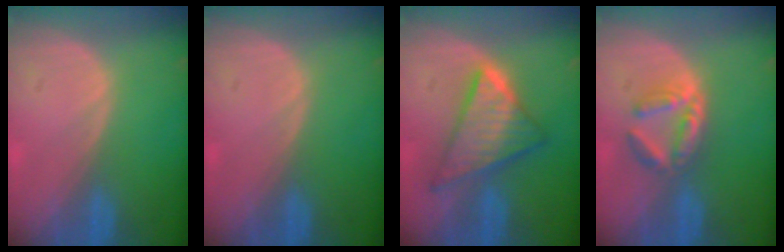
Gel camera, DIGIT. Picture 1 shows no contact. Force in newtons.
{"total": 0.0}
{"total": 9.0, "press": 9.0, "slide": 0.7}
{"total": 5.0, "press": 5.0, "slide": 0.8}